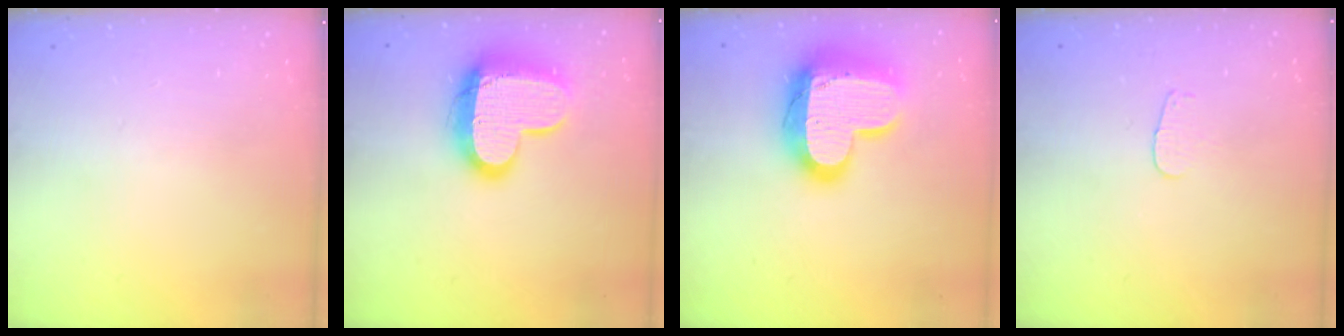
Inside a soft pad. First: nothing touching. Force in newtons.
{"total": 16.2, "press": 16.2, "slide": 1.4}
{"total": 20.0, "press": 20.0, "slide": 1.6}
{"total": 3.4, "press": 3.4, "slide": 0.4}